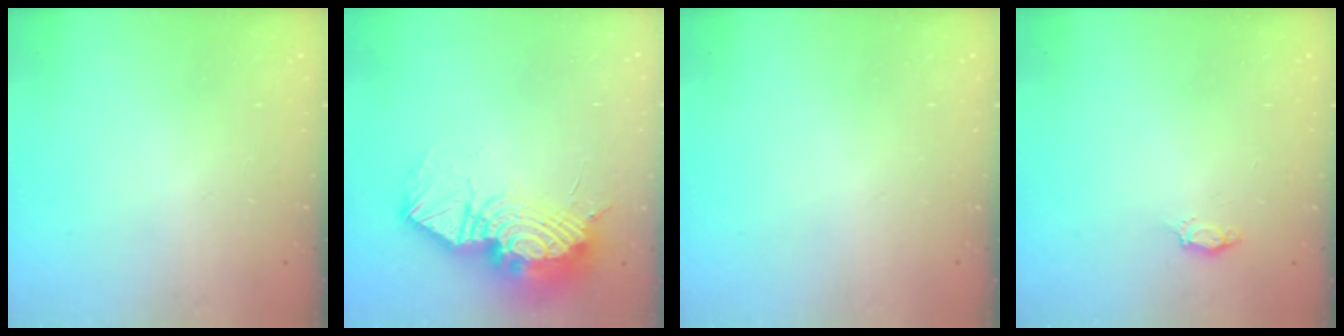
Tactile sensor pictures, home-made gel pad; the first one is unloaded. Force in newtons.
{"total": 19.7, "press": 19.6, "slide": 2.4}
{"total": 0.0}
{"total": 2.8, "press": 2.7, "slide": 0.4}